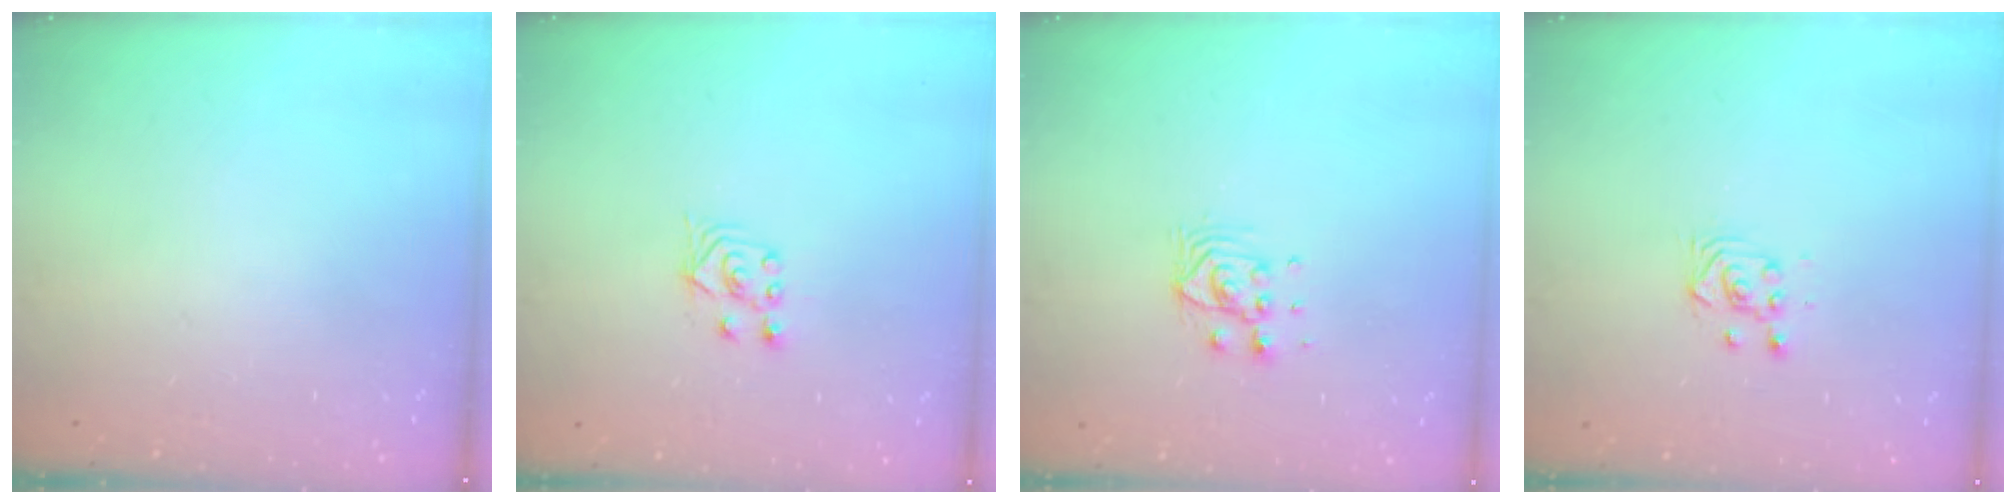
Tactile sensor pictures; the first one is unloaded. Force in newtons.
{"total": 3.0, "press": 2.8, "slide": 0.9}
{"total": 7.6, "press": 7.6, "slide": 0.3}
{"total": 4.1, "press": 4.0, "slide": 1.0}